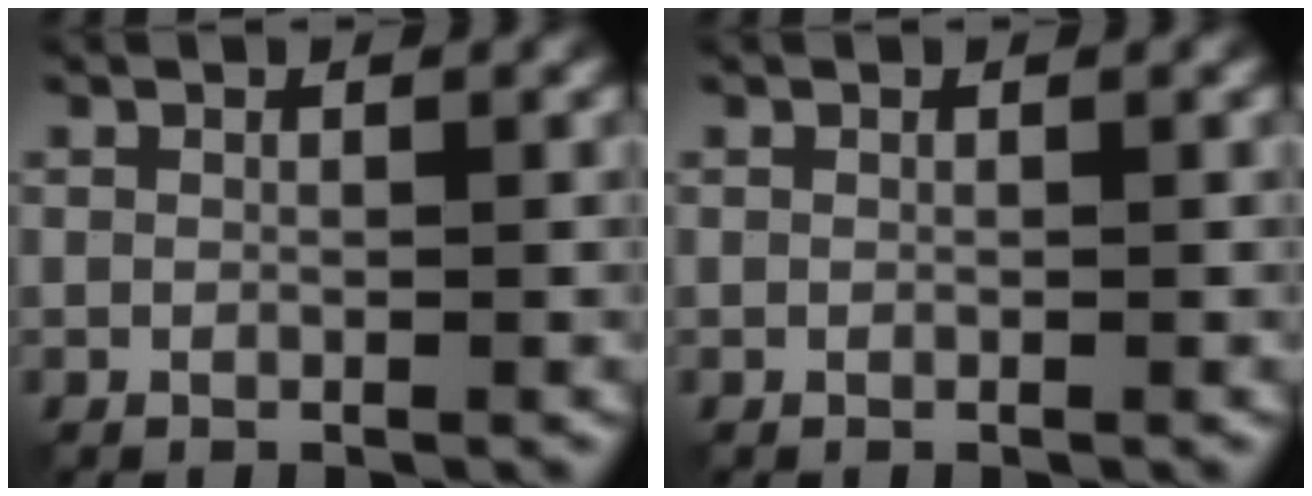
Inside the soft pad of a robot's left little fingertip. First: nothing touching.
{"total": 0.0}